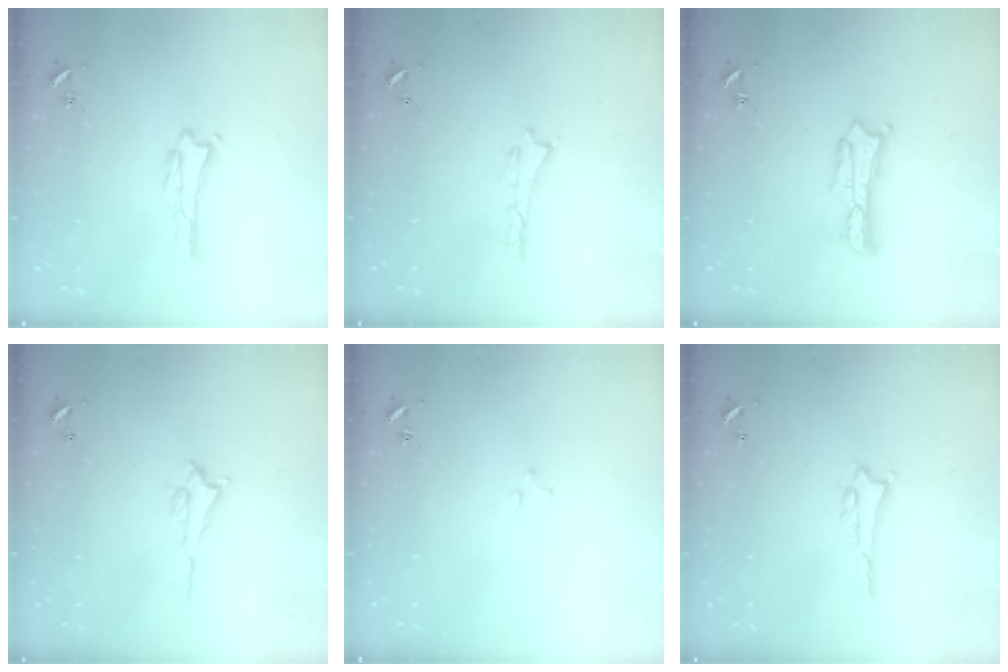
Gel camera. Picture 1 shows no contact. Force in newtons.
{"total": 0.0}
{"total": 1.8, "press": 1.8, "slide": 0.3}
{"total": 0.7, "press": 0.7, "slide": 0.2}
{"total": 1.2, "press": 1.2, "slide": 0.2}
{"total": 0.5, "press": 0.5, "slide": 0.1}